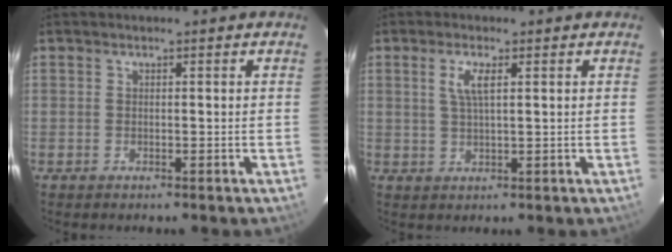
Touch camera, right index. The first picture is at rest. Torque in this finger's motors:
{"motor_torque": [0.04, 0.02, 0.28, 0.07]}